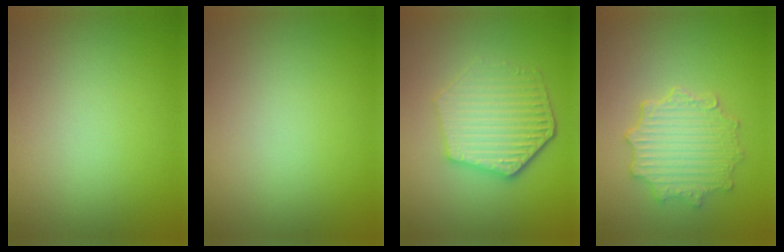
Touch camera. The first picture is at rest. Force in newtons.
{"total": 0.0}
{"total": 5.9, "press": 4.5, "slide": 3.9}
{"total": 4.9, "press": 4.0, "slide": 2.9}